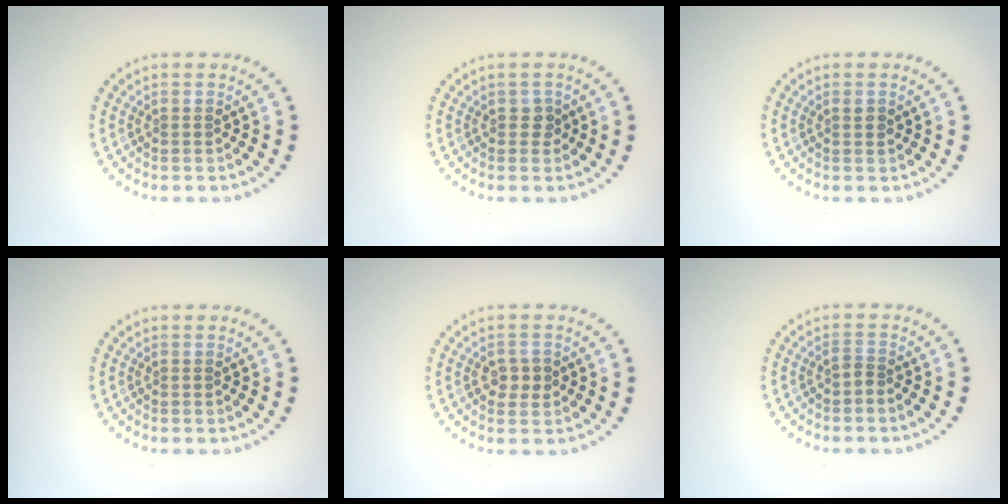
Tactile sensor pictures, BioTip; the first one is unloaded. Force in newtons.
{"total": 1.0, "press": 0.9, "slide": 0.4}
{"total": 0.8, "press": 0.8, "slide": 0.3}
{"total": 0.0}
{"total": 2.0, "press": 2.0, "slide": 0.1}
{"total": 0.8, "press": 0.4, "slide": 0.6}